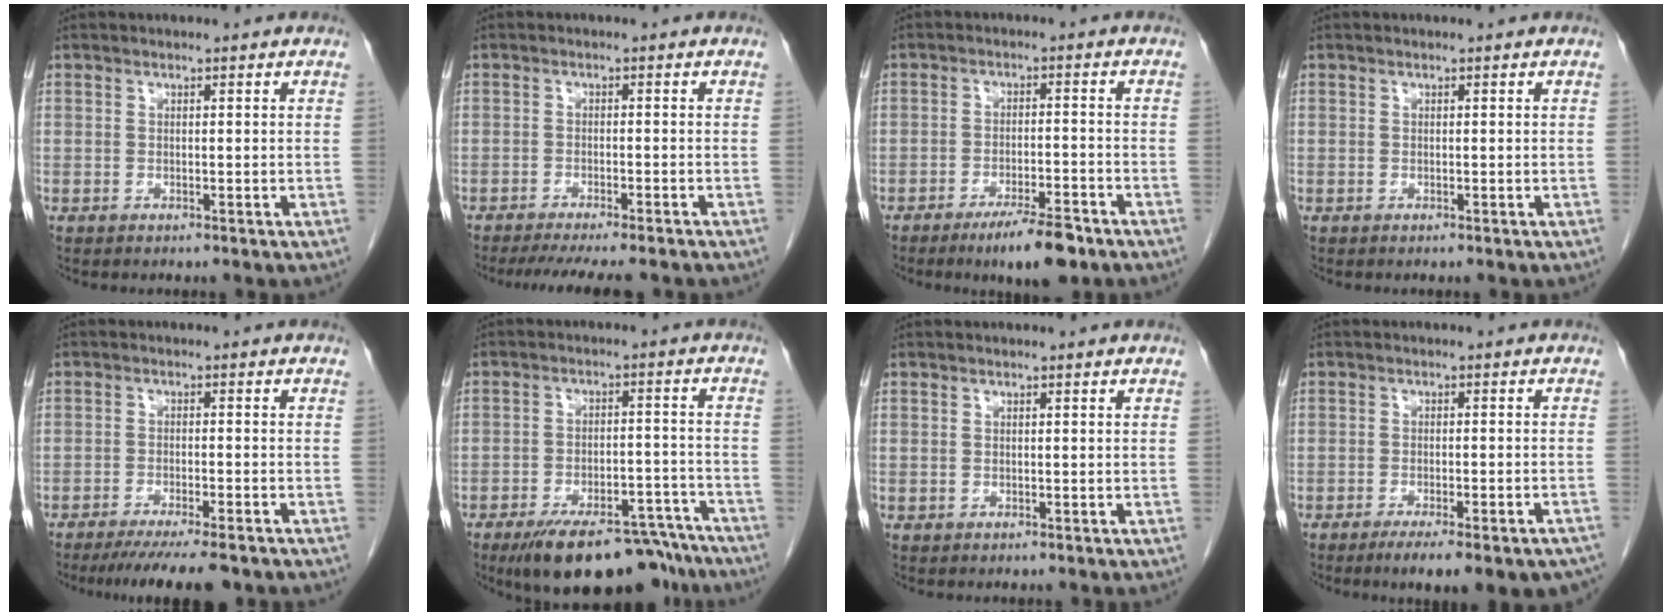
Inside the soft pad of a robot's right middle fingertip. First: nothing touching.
{"total": 10.7, "force": [-9.3, 1.1, 5.1], "torque": [-0.065, -0.015, -0.126]}
{"total": 7.2, "force": [-5.1, 1.4, 5.0], "torque": [-0.079, -0.007, -0.077]}
{"total": 0.0}
{"total": 10.2, "force": [-8.5, 0.7, 5.6], "torque": [-0.072, -0.020, -0.127]}
{"total": 17.1, "force": [-14.2, 5.2, 7.9], "torque": [-0.082, 0.014, -0.202]}
{"total": 0.0}
{"total": 14.3, "force": [-11.4, 2.8, 8.0], "torque": [-0.069, 0.002, -0.144]}